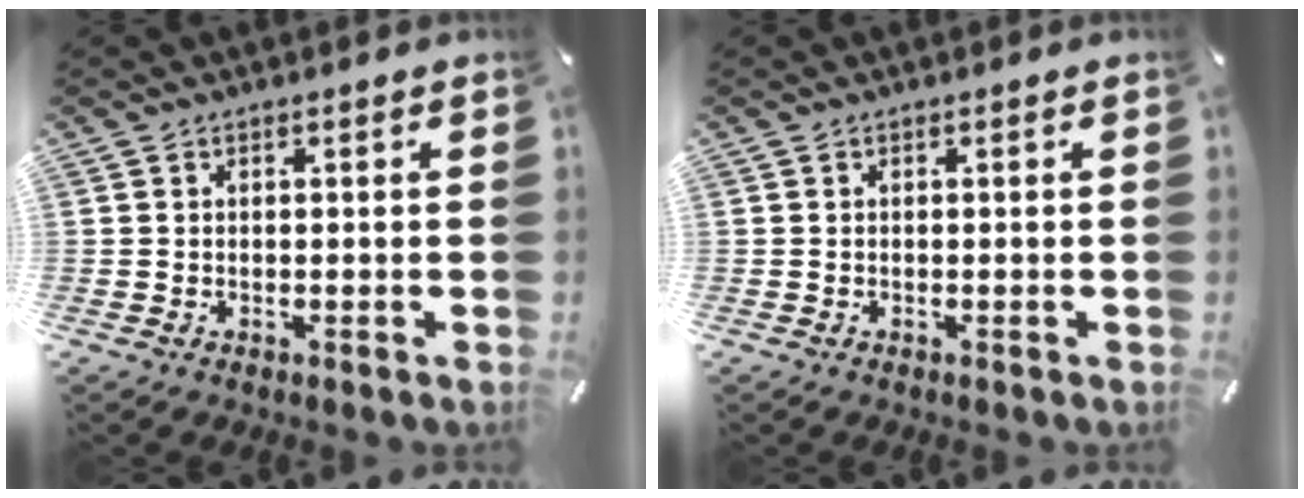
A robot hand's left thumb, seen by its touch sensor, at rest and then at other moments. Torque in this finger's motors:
{"motor_torque": [0.00, 0.00, 0.01, -0.01, 0.00]}